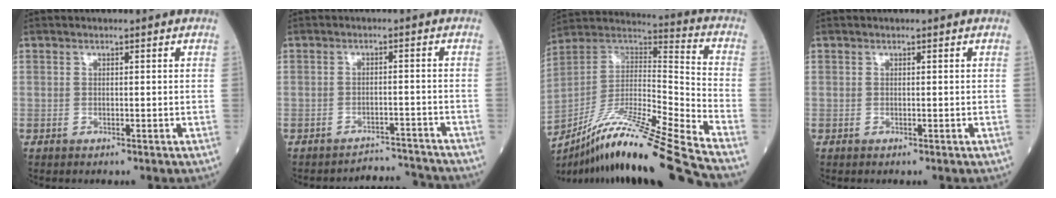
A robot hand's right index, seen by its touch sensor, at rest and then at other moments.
{"total": 5.6, "force": [-5.4, -0.5, -1.5], "torque": [0.025, 0.009, -0.078]}
{"total": 24.5, "force": [-19.5, -1.4, 14.7], "torque": [-0.252, -0.029, -0.344]}
{"total": 0.0}